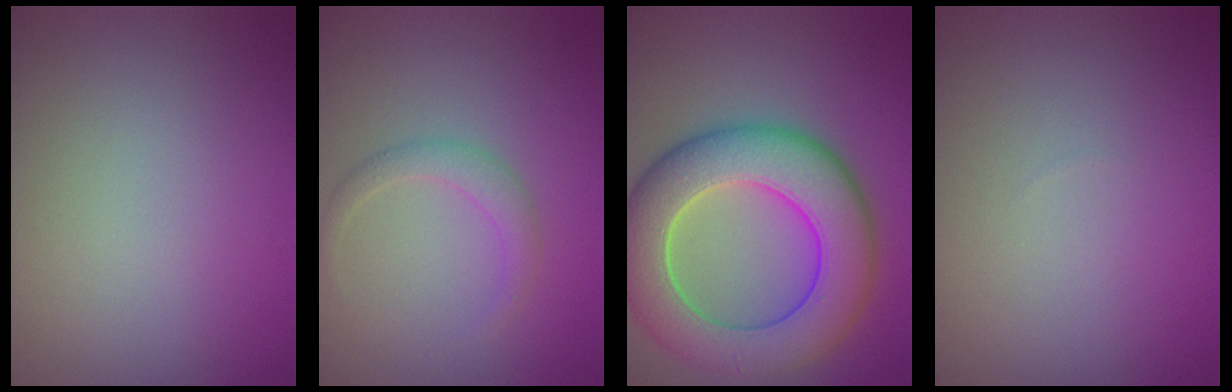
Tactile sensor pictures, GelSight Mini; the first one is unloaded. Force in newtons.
{"total": 1.7, "press": 1.7, "slide": 0.1}
{"total": 10.0, "press": 9.9, "slide": 0.5}
{"total": 0.0}